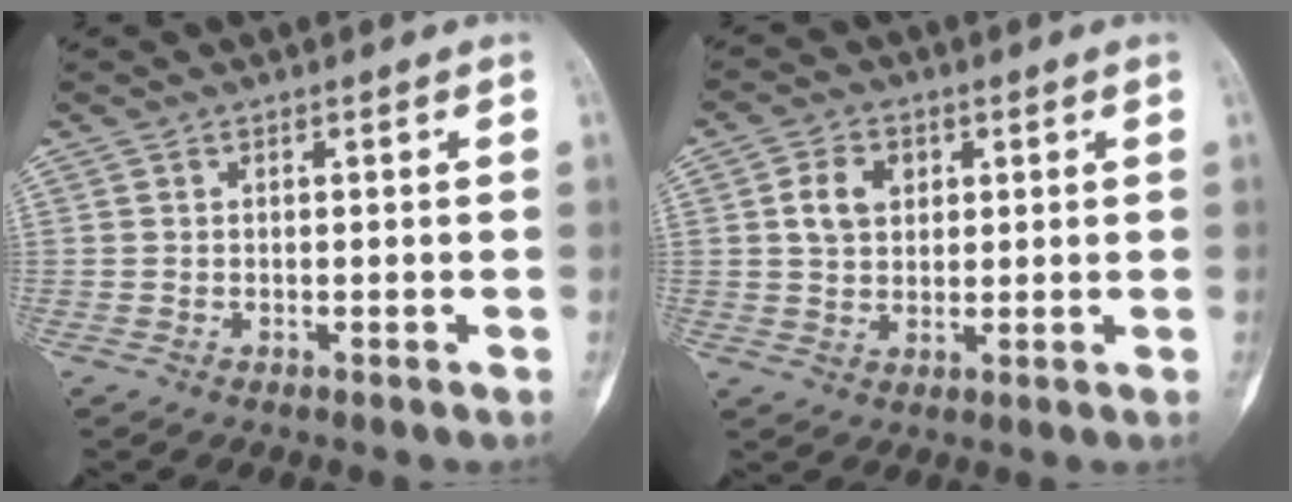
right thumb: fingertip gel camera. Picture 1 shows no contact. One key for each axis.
{"total": 6.3, "fx": 1.8, "fy": 4.7, "fz": 3.8, "tx": -0.049, "ty": -0.002, "tz": 0.030}